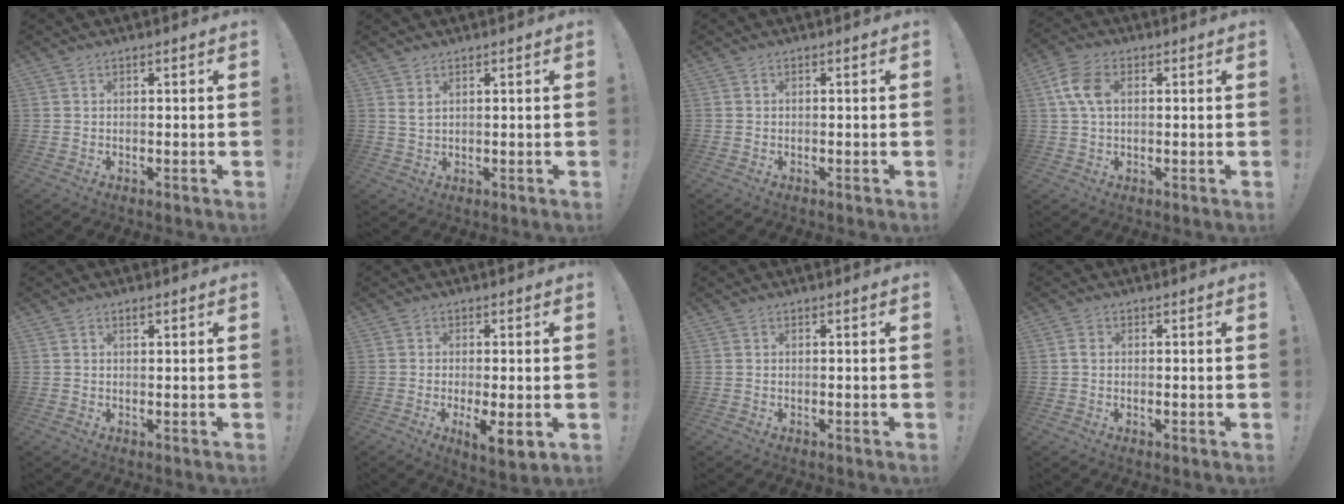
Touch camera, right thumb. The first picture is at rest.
{"total": 2.6, "force": [1.5, 0.9, 1.8], "torque": [-0.032, -0.004, 0.028]}
{"total": 0.0}
{"total": 7.9, "force": [1.6, 5.0, 5.9], "torque": [-0.117, 0.009, 0.032]}
{"total": 1.0, "force": [0.8, 0.3, 0.6], "torque": [-0.006, -0.003, 0.014]}
{"total": 7.0, "force": [-0.8, 1.6, 6.7], "torque": [-0.102, -0.015, -0.010]}
{"total": 0.0}
{"total": 1.2, "force": [0.1, 1.0, 0.6], "torque": [-0.009, 0.005, 0.001]}